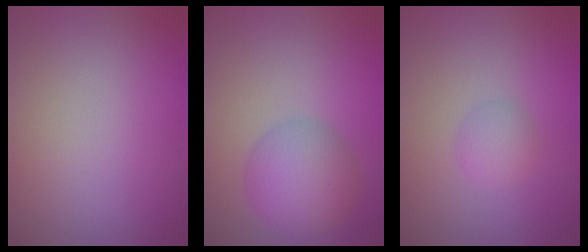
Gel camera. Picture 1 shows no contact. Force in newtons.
{"total": 4.7, "press": 4.7, "slide": 0.2}
{"total": 1.7, "press": 1.7, "slide": 0.1}